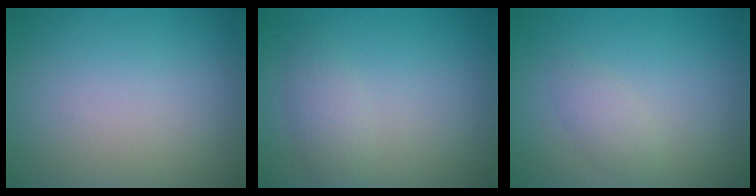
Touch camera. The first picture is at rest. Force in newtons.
{"total": 1.9, "press": 1.9, "slide": 0.1}
{"total": 1.5, "press": 1.5, "slide": 0.1}